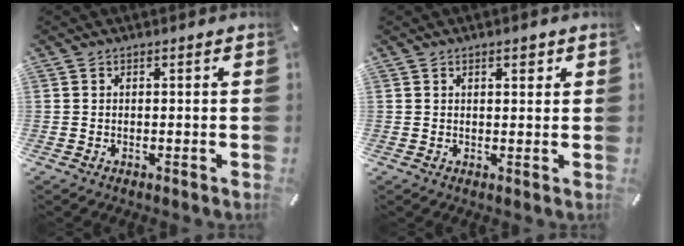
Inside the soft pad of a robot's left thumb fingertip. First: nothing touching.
{"total": 2.4, "force": [1.1, 1.1, 1.9], "torque": [-0.032, 0.002, 0.015]}